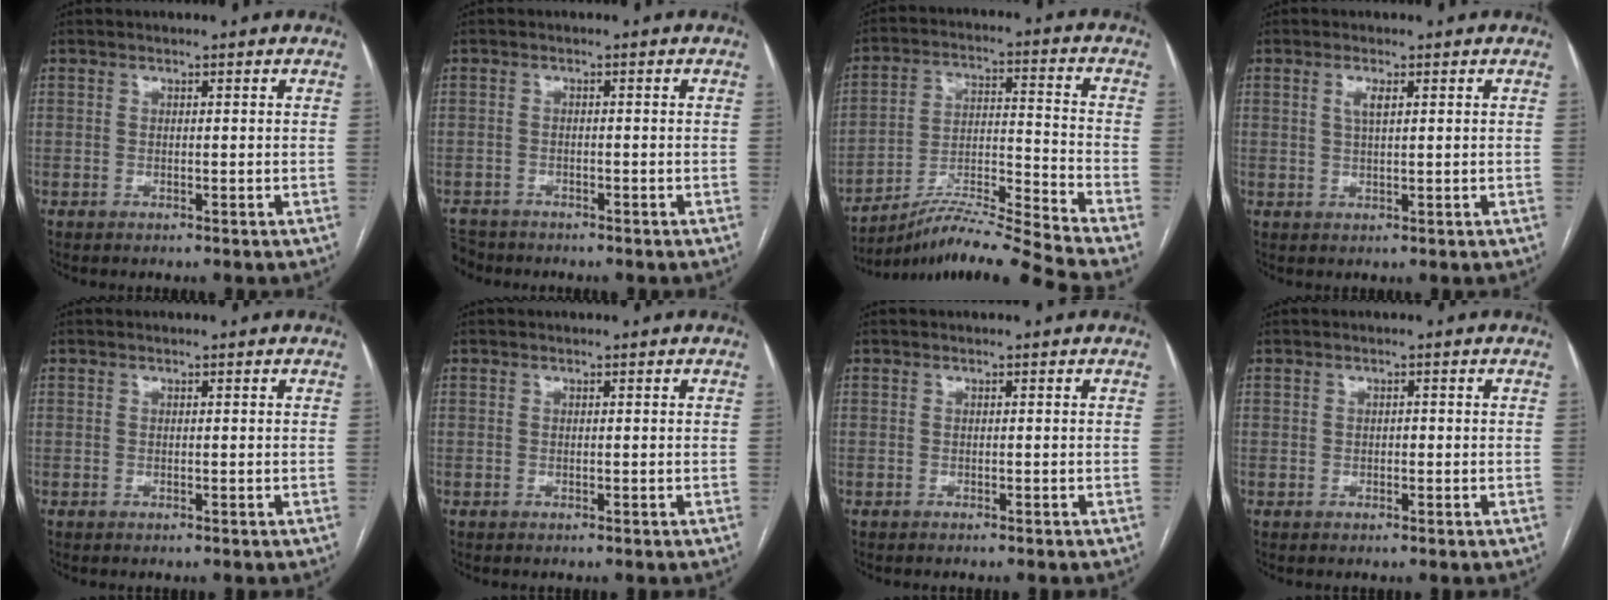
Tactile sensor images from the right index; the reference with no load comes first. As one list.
[{"total": 4.7, "force": [-4.2, 1.9, 0.1], "torque": [-0.003, -0.007, -0.073]}, {"total": 14.8, "force": [-13.5, -3.8, 4.9], "torque": [-0.078, 0.010, -0.238]}, {"total": 2.1, "force": [0.8, 0.4, 1.9], "torque": [-0.041, 0.001, 0.016]}, {"total": 0.0}, {"total": 0.0}, {"total": 1.5, "force": [-1.4, 0.0, 0.6], "torque": [-0.007, -0.001, -0.018]}, {"total": 0.6, "force": [-0.1, 0.4, 0.3], "torque": [-0.005, 0.003, -0.005]}]